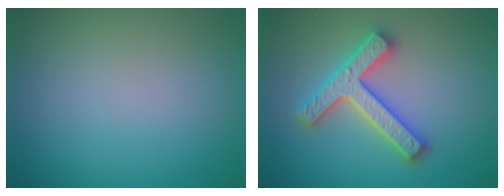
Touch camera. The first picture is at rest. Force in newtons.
{"total": 4.7, "press": 4.6, "slide": 0.9}